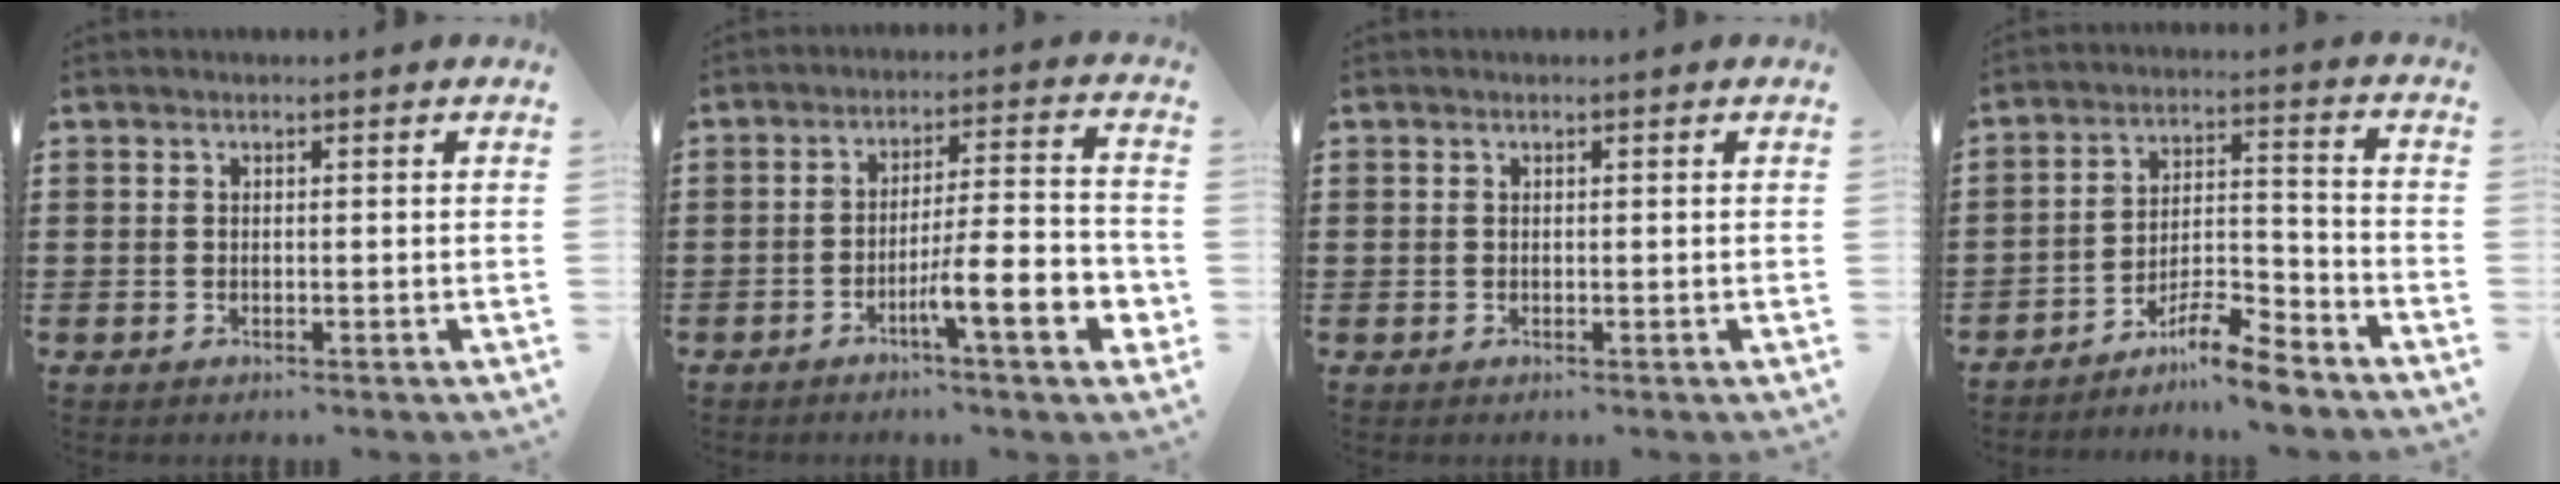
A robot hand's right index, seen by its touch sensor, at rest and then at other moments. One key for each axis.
{"total": 9.9, "fx": -4.3, "fy": 1.6, "fz": 8.7, "tx": -0.140, "ty": -0.005, "tz": -0.078}
{"total": 0.0}
{"total": 8.3, "fx": -7.1, "fy": 1.5, "fz": 3.9, "tx": -0.064, "ty": 0.022, "tz": -0.132}